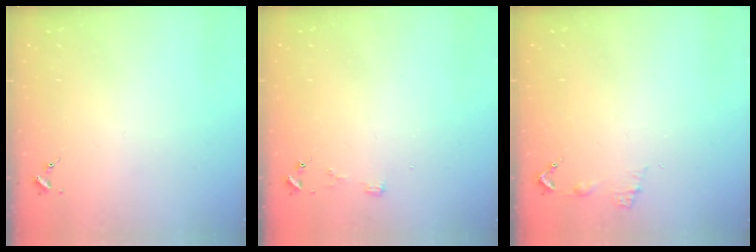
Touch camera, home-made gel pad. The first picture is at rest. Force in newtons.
{"total": 2.8, "press": 2.8, "slide": 0.2}
{"total": 6.7, "press": 6.7, "slide": 0.5}